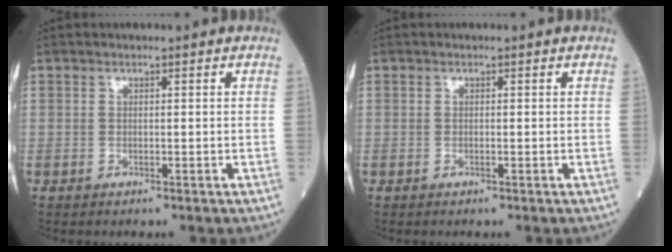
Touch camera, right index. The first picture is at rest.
{"total": 0.0}